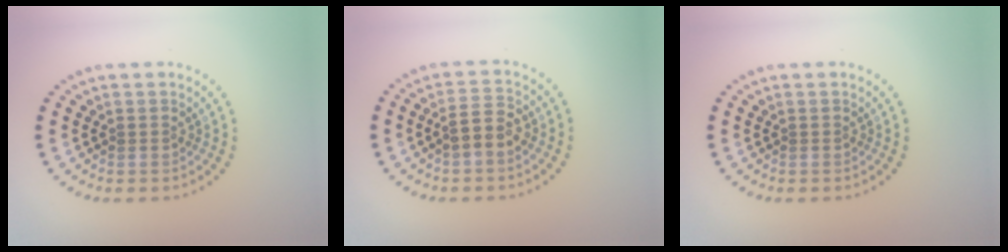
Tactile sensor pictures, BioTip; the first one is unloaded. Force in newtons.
{"total": 2.5, "press": 2.4, "slide": 0.7}
{"total": 0.0}